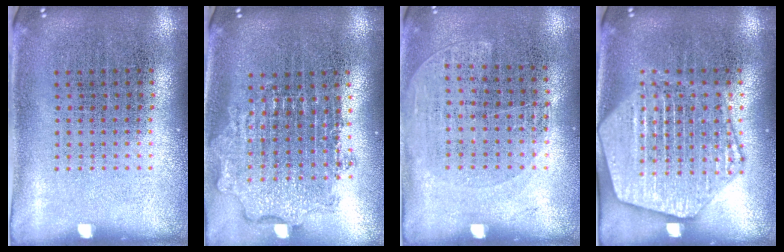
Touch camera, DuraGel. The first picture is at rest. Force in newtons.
{"total": 1.9, "press": 1.5, "slide": 1.2}
{"total": 1.3, "press": 1.0, "slide": 0.7}
{"total": 3.8, "press": 3.8, "slide": 0.4}